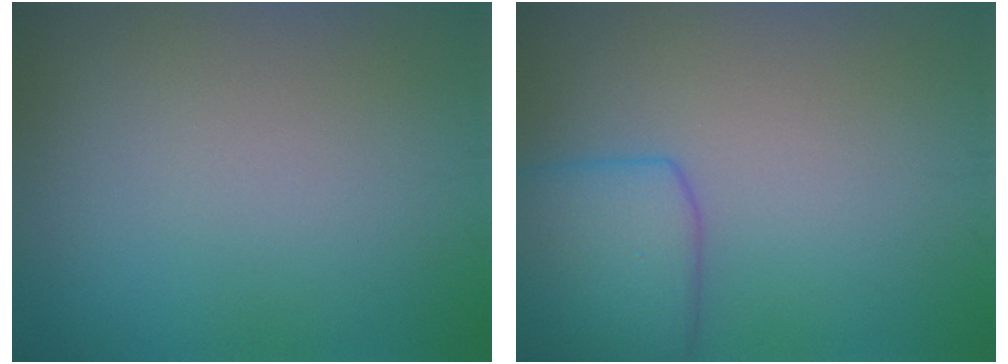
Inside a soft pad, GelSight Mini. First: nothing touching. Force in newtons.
{"total": 5.0, "press": 5.0, "slide": 0.3}